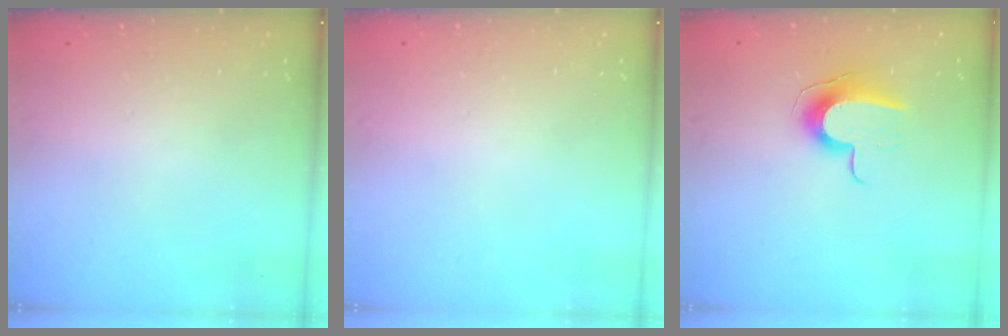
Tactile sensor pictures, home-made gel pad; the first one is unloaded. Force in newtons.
{"total": 0.0}
{"total": 9.6, "press": 9.6, "slide": 0.3}